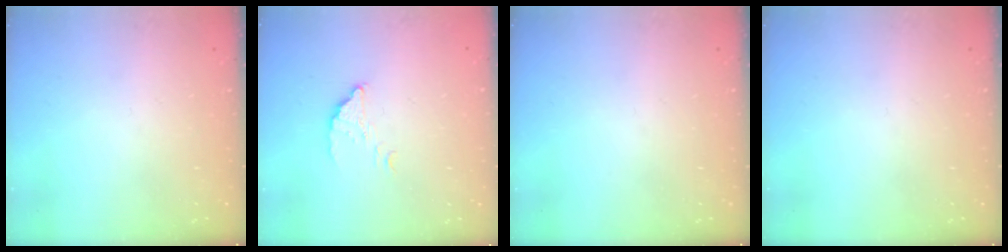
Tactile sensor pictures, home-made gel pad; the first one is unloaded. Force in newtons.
{"total": 2.2, "press": 2.2, "slide": 0.0}
{"total": 0.0}
{"total": 0.0}